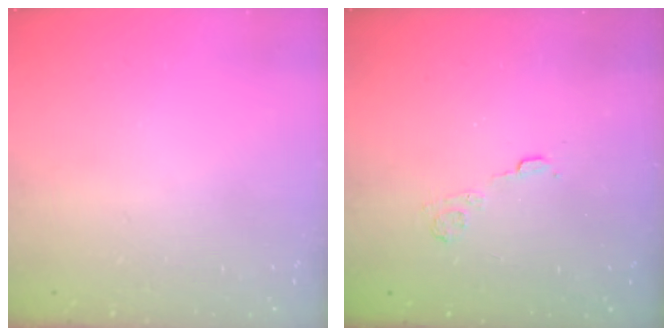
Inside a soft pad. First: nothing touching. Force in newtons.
{"total": 3.6, "press": 3.4, "slide": 1.2}